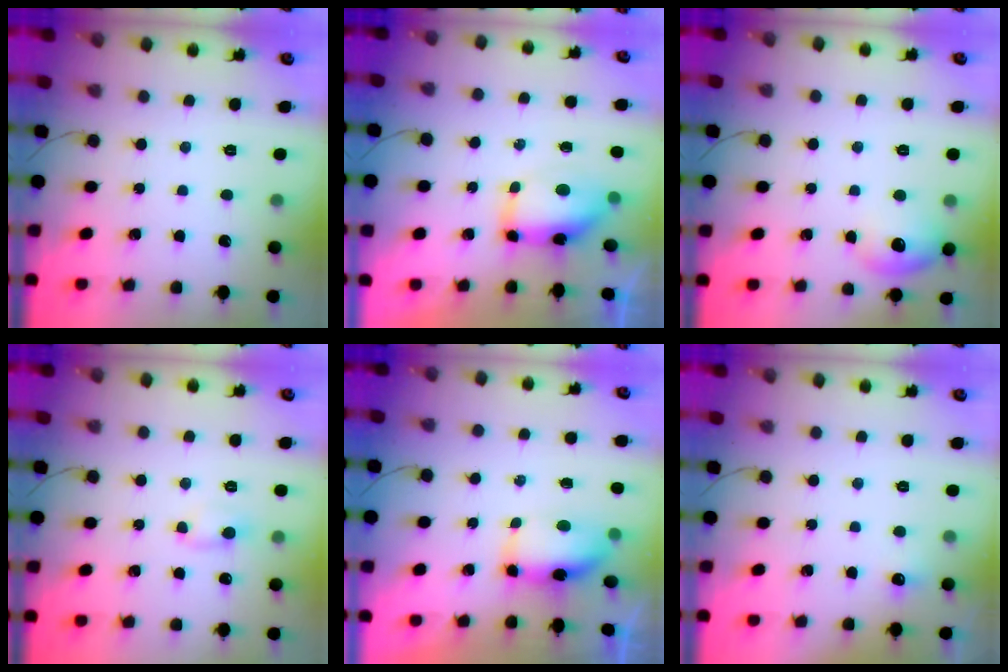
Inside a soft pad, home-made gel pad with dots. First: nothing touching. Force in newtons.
{"total": 8.3, "press": 8.2, "slide": 1.2}
{"total": 9.8, "press": 9.0, "slide": 4.0}
{"total": 2.5, "press": 2.4, "slide": 0.8}
{"total": 13.8, "press": 8.9, "slide": 10.6}
{"total": 4.4, "press": 4.2, "slide": 1.3}